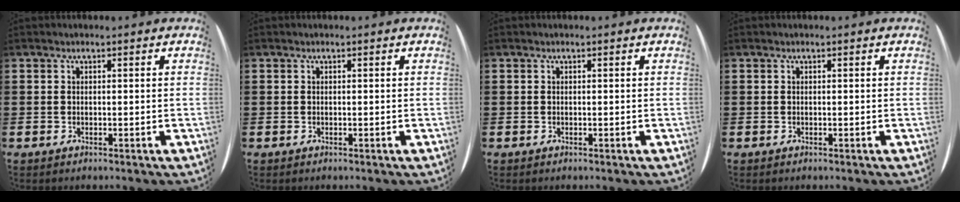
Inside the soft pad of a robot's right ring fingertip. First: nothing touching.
{"total": 0.0}
{"total": 0.0}
{"total": 0.0}